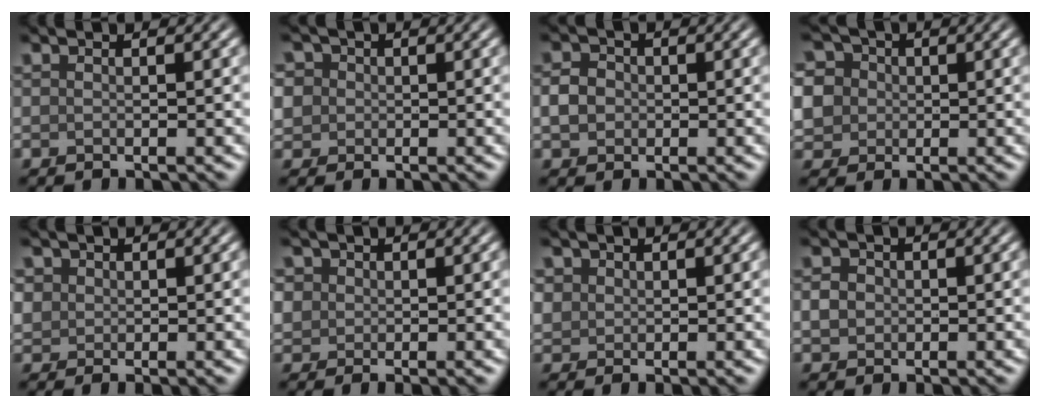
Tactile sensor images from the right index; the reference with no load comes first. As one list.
[{"total": 4.2, "force": [0.9, 3.8, 1.6], "torque": [-0.040, 0.027, -0.002]}, {"total": 2.2, "force": [-0.2, 1.9, 1.0], "torque": [-0.018, 0.002, -0.010]}, {"total": 6.6, "force": [0.6, 6.0, 2.7], "torque": [-0.069, 0.030, -0.009]}, {"total": 1.9, "force": [0.6, 1.7, 0.7], "torque": [-0.013, 0.001, 0.008]}, {"total": 2.6, "force": [0.4, 2.3, 1.1], "torque": [-0.024, 0.001, 0.005]}, {"total": 1.5, "force": [0.6, 1.3, 0.4], "torque": [-0.007, 0.001, 0.010]}, {"total": 1.6, "force": [-0.1, 1.4, 0.7], "torque": [-0.011, -0.001, -0.005]}]